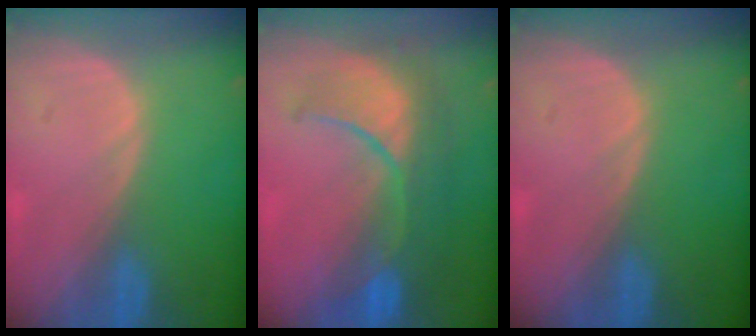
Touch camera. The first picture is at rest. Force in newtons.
{"total": 10.0, "press": 9.2, "slide": 4.1}
{"total": 0.0}